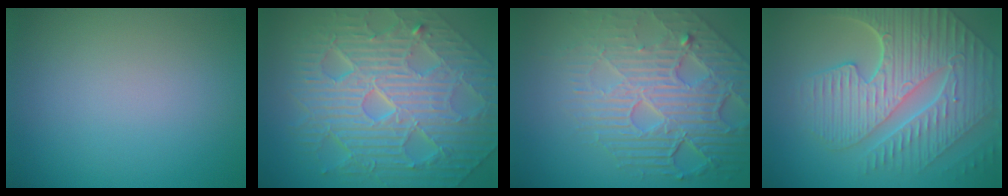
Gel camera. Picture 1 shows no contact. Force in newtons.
{"total": 11.7, "press": 7.8, "slide": 8.8}
{"total": 8.5, "press": 5.8, "slide": 6.2}
{"total": 9.8, "press": 6.5, "slide": 7.3}